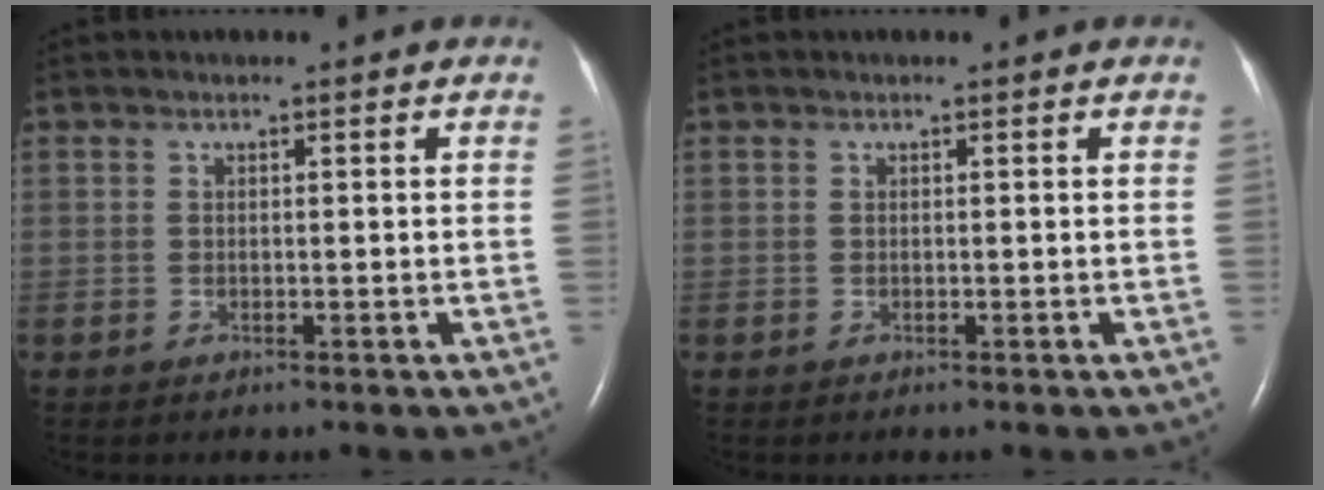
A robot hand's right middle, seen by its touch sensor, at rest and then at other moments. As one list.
[{"total": 0.0}]